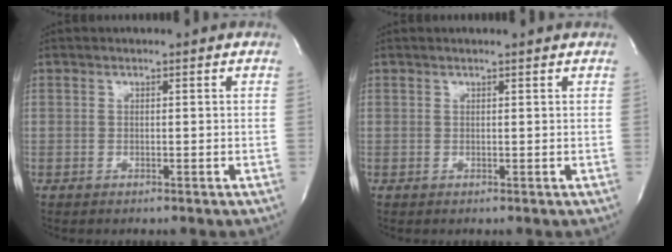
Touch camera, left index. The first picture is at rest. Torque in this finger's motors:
{"motor_torque": [0.17, -0.11, -0.02, 0.02]}